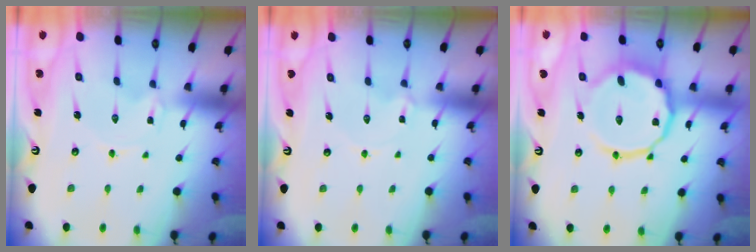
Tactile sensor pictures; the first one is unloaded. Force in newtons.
{"total": 2.4, "press": 2.4, "slide": 0.3}
{"total": 14.0, "press": 13.9, "slide": 1.3}